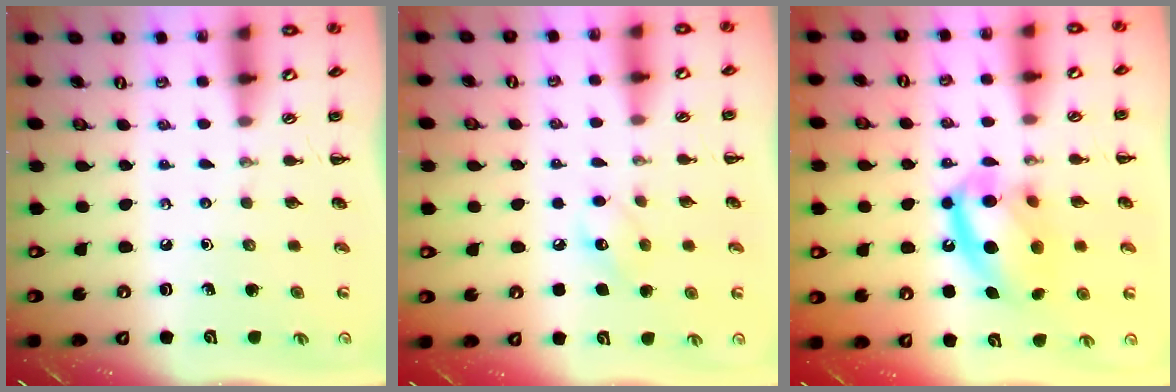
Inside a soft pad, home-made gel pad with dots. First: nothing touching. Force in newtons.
{"total": 7.9, "press": 7.7, "slide": 1.5}
{"total": 16.3, "press": 16.1, "slide": 2.6}